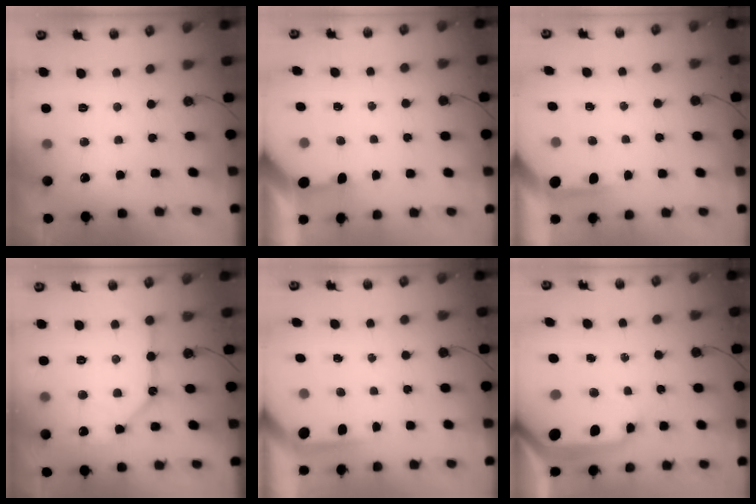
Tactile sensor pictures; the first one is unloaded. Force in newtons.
{"total": 2.8, "press": 2.8, "slide": 0.3}
{"total": 3.9, "press": 3.9, "slide": 0.3}
{"total": 13.1, "press": 13.1, "slide": 1.5}
{"total": 3.8, "press": 3.8, "slide": 0.4}
{"total": 17.1, "press": 17.0, "slide": 1.7}